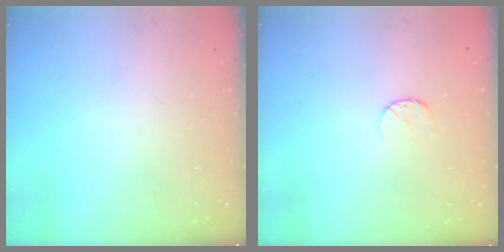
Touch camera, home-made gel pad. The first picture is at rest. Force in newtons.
{"total": 5.0, "press": 4.9, "slide": 0.5}